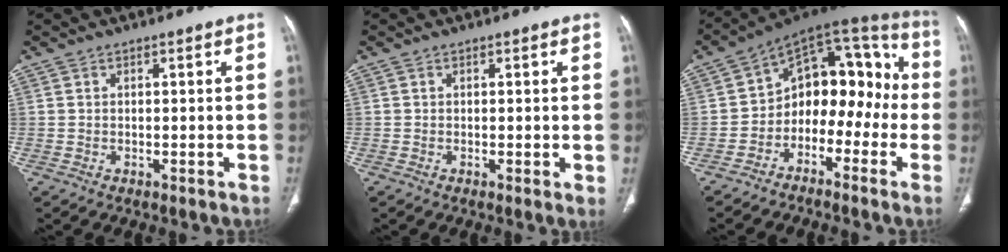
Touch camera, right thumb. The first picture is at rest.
{"total": 1.4, "force": [0.1, 0.3, 1.4], "torque": [-0.026, -0.006, 0.000]}
{"total": 15.7, "force": [-3.6, 10.6, 10.9], "torque": [-0.100, 0.088, -0.069]}